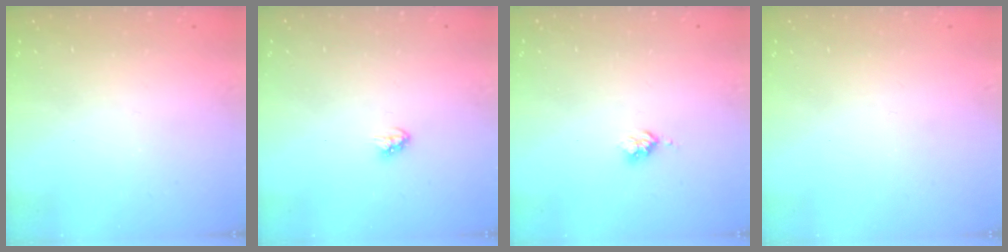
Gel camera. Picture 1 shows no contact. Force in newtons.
{"total": 2.9, "press": 2.9, "slide": 0.2}
{"total": 2.5, "press": 2.5, "slide": 0.3}
{"total": 0.5, "press": 0.5, "slide": 0.1}